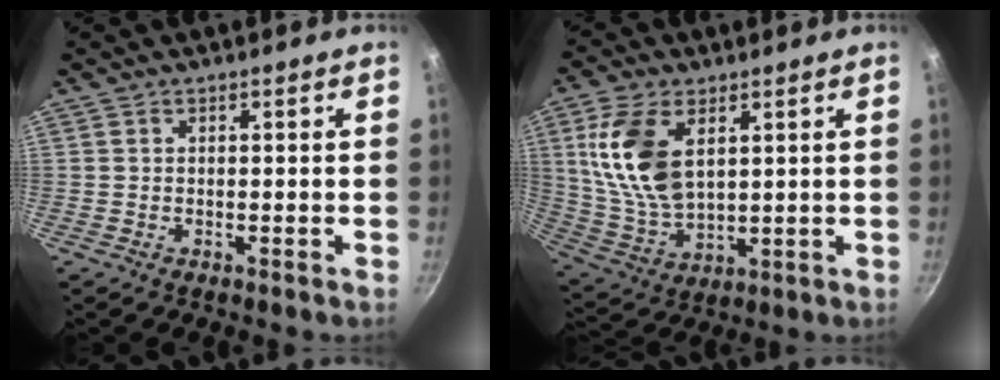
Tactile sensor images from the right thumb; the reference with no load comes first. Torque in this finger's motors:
{"motor_torque": [-1.44, 1.70, 1.41, 0.74, 0.18]}